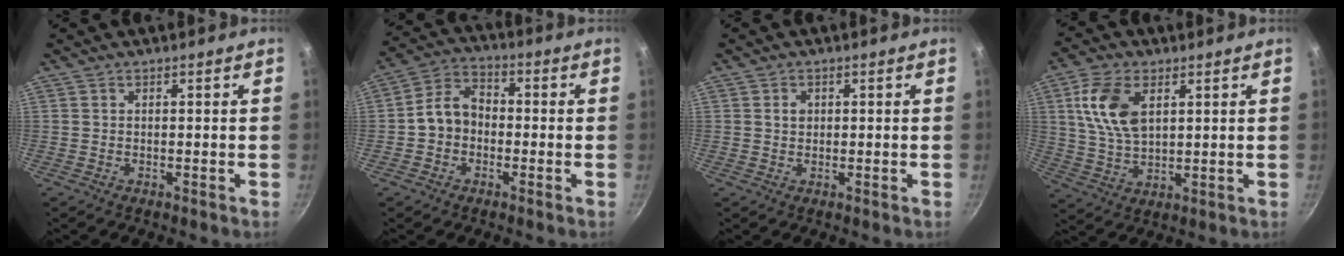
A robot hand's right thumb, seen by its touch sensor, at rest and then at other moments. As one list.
[{"total": 7.7, "force": [-1.1, 6.0, 4.6], "torque": [-0.059, 0.031, -0.036]}, {"total": 1.8, "force": [0.4, 1.5, 0.9], "torque": [-0.008, 0.004, 0.005]}, {"total": 11.0, "force": [3.5, 6.3, 8.3], "torque": [-0.154, -0.011, 0.070]}]